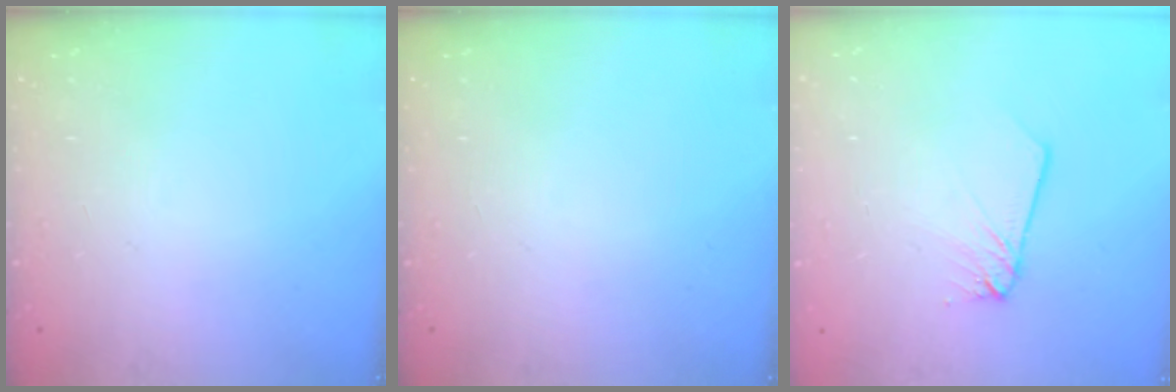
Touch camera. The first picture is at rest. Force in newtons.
{"total": 0.0}
{"total": 2.7, "press": 2.7, "slide": 0.2}